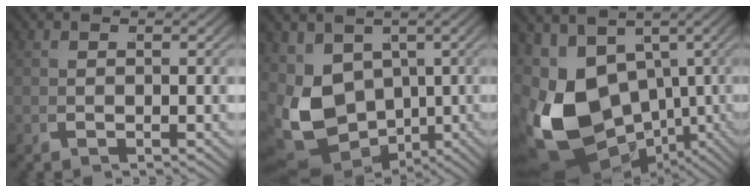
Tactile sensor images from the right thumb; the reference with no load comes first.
{"total": 10.9, "force": [-2.2, 8.4, 6.6], "torque": [-0.175, -0.071, -0.006]}
{"total": 15.0, "force": [-3.1, 10.5, 10.2], "torque": [-0.228, -0.078, -0.017]}